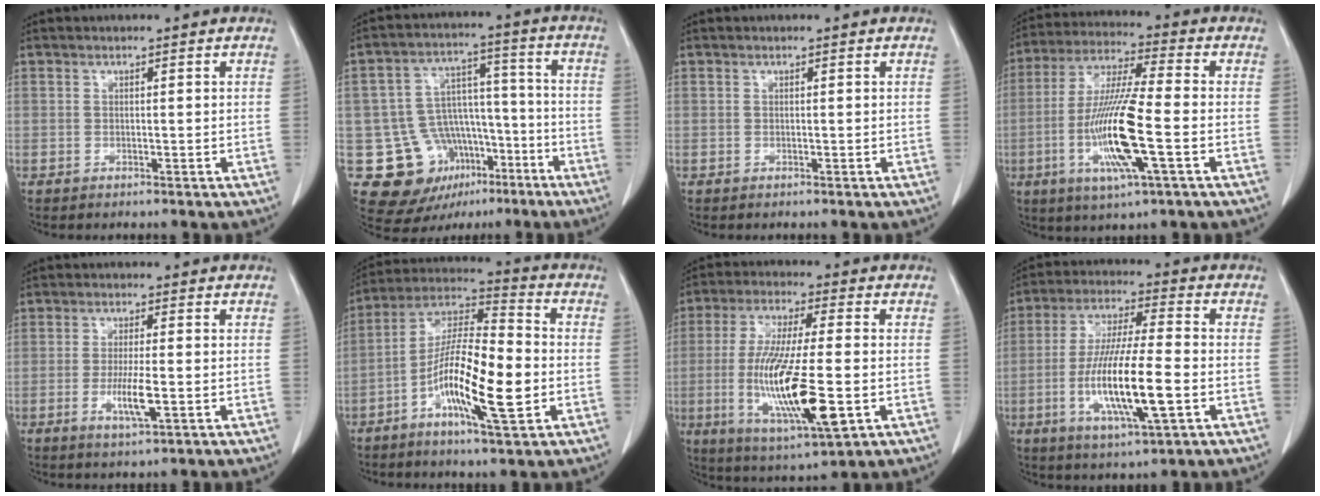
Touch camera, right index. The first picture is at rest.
{"total": 15.0, "force": [-6.8, 12.0, 6.1], "torque": [-0.101, 0.059, -0.088]}
{"total": 0.0}
{"total": 14.5, "force": [-3.6, 0.8, 14.0], "torque": [-0.286, -0.015, -0.071]}
{"total": 5.2, "force": [-1.4, 0.4, 5.0], "torque": [-0.098, -0.011, -0.023]}
{"total": 15.9, "force": [-4.1, 2.8, 15.1], "torque": [-0.282, 0.003, -0.075]}
{"total": 17.4, "force": [-3.6, 2.7, 16.8], "torque": [-0.335, -0.029, -0.057]}
{"total": 14.9, "force": [-3.6, 1.7, 14.4], "torque": [-0.281, -0.015, -0.065]}